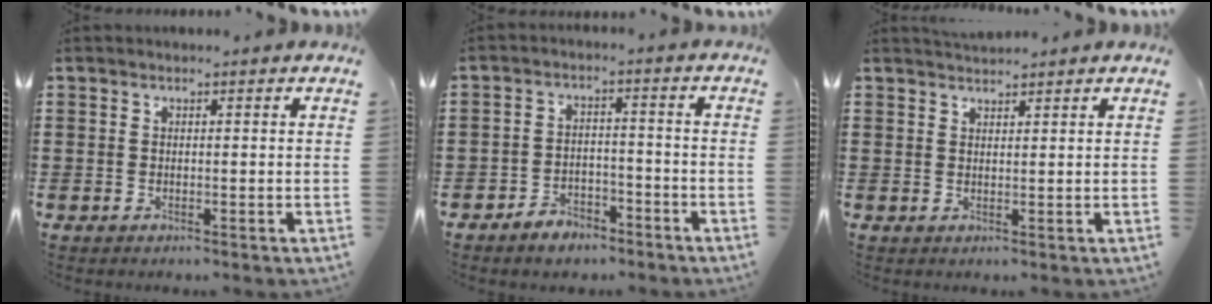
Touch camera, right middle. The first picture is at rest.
{"total": 3.6, "force": [-3.3, 1.2, 0.5], "torque": [-0.012, 0.010, -0.068]}
{"total": 1.7, "force": [1.7, 0.3, 0.2], "torque": [-0.007, 0.004, 0.033]}